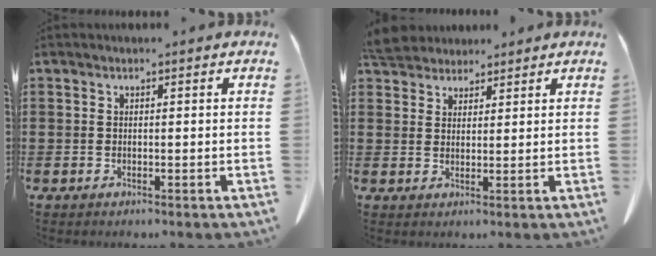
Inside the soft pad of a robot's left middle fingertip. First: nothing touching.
{"total": 4.9, "force": [4.5, 1.5, 1.1], "torque": [-0.037, -0.005, 0.089]}